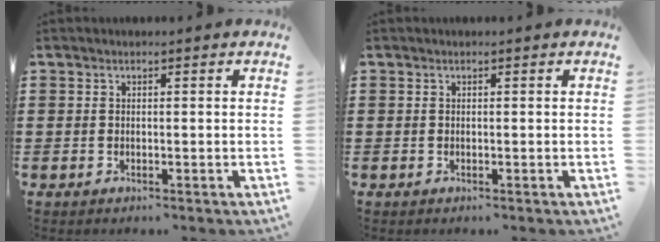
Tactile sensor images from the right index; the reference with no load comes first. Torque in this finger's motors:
{"motor_torque": [0.00, 0.00, 0.00, -0.01]}